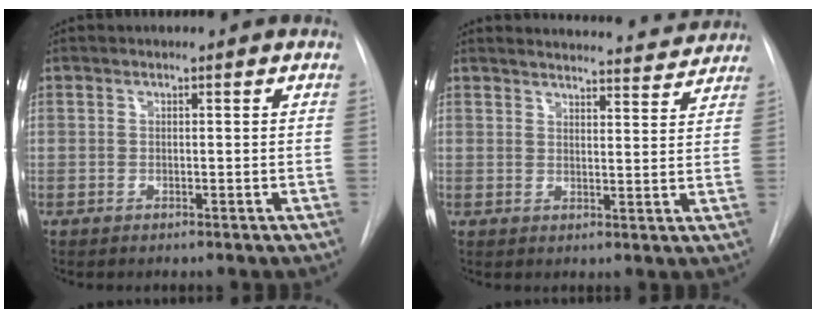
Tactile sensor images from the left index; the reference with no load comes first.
{"total": 13.3, "force": [13.0, 2.0, 2.1], "torque": [-0.010, -0.013, 0.145]}